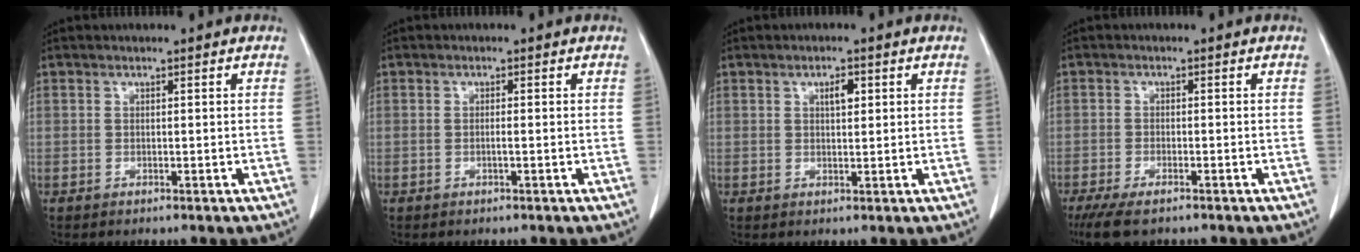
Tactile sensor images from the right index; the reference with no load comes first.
{"total": 0.7, "force": [-0.1, 0.0, 0.7], "torque": [-0.012, 0.001, 0.001]}
{"total": 2.1, "force": [0.8, 0.8, 1.8], "torque": [-0.030, -0.001, 0.014]}
{"total": 5.9, "force": [-4.4, 1.7, 3.6], "torque": [-0.062, -0.013, -0.073]}